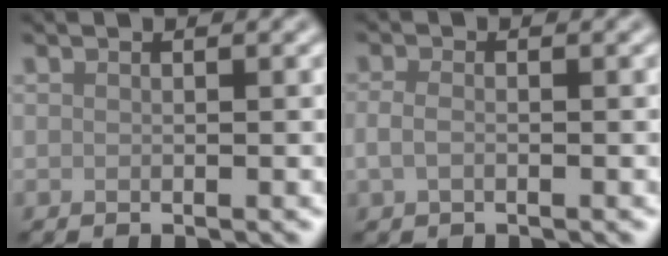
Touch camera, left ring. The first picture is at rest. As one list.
[{"total": 1.5, "force": [-0.4, 0.9, 1.1], "torque": [-0.028, 0.000, -0.009]}]